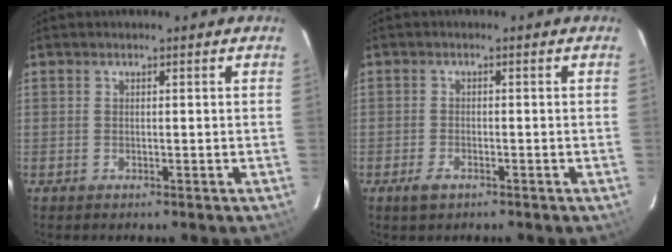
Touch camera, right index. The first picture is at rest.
{"total": 2.6, "force": [-1.6, 1.2, 1.6], "torque": [-0.036, -0.003, -0.030]}